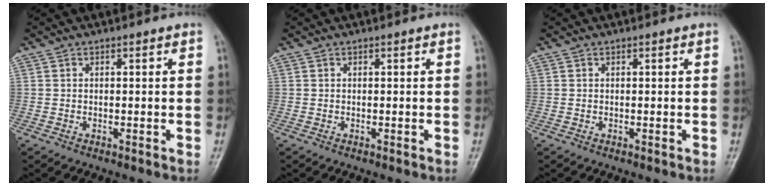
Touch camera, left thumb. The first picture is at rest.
{"total": 0.0}
{"total": 0.0}